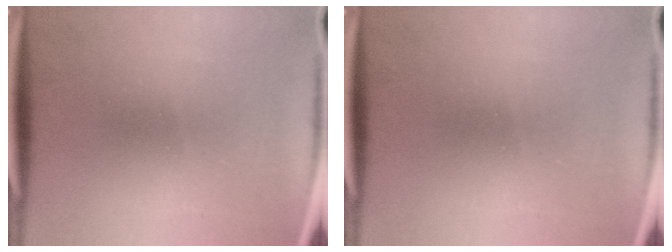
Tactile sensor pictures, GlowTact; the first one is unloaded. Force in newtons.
{"total": 0.0}